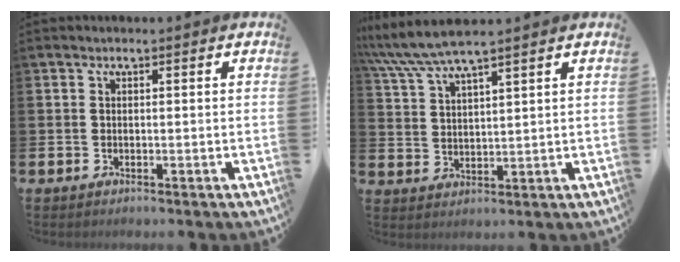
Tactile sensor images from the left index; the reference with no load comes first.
{"total": 6.1, "force": [5.5, 0.4, 2.6], "torque": [-0.071, -0.020, 0.098]}